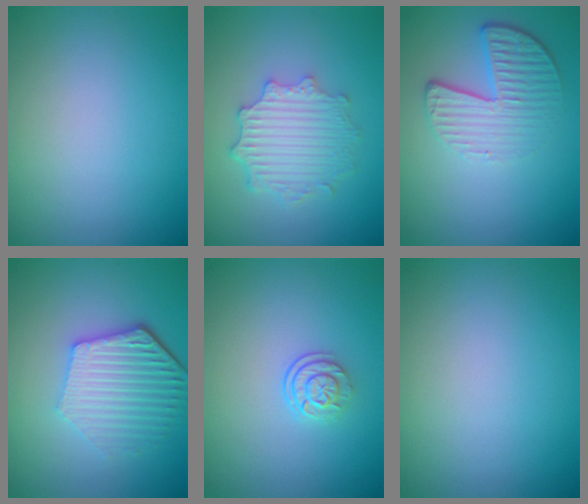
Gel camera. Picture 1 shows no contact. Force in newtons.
{"total": 4.3, "press": 3.5, "slide": 2.4}
{"total": 4.4, "press": 3.1, "slide": 3.1}
{"total": 5.6, "press": 4.2, "slide": 3.7}
{"total": 2.3, "press": 1.7, "slide": 1.5}
{"total": 0.0}